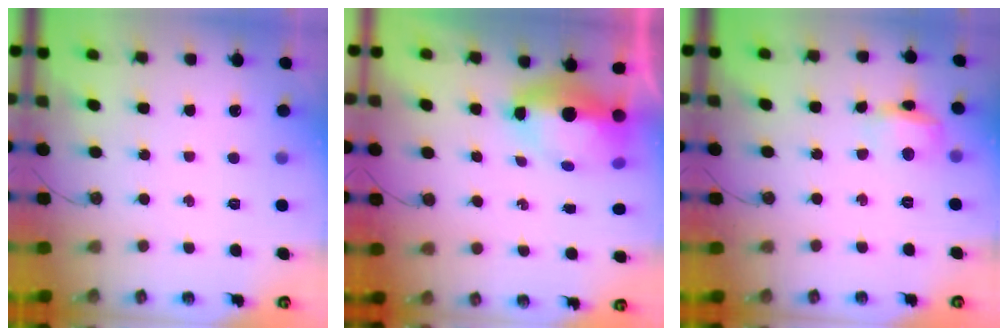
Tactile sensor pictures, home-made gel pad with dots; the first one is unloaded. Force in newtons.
{"total": 10.1, "press": 10.1, "slide": 1.3}
{"total": 11.3, "press": 11.3, "slide": 0.9}